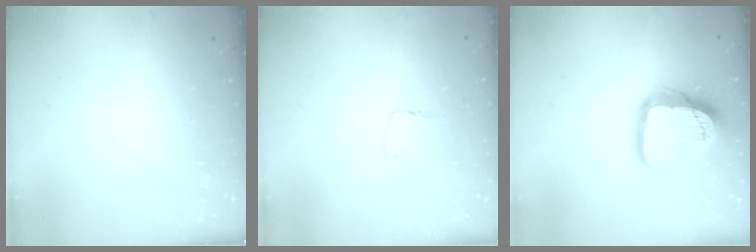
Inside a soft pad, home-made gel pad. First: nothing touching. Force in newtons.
{"total": 4.4, "press": 4.4, "slide": 0.3}
{"total": 18.8, "press": 18.7, "slide": 1.8}